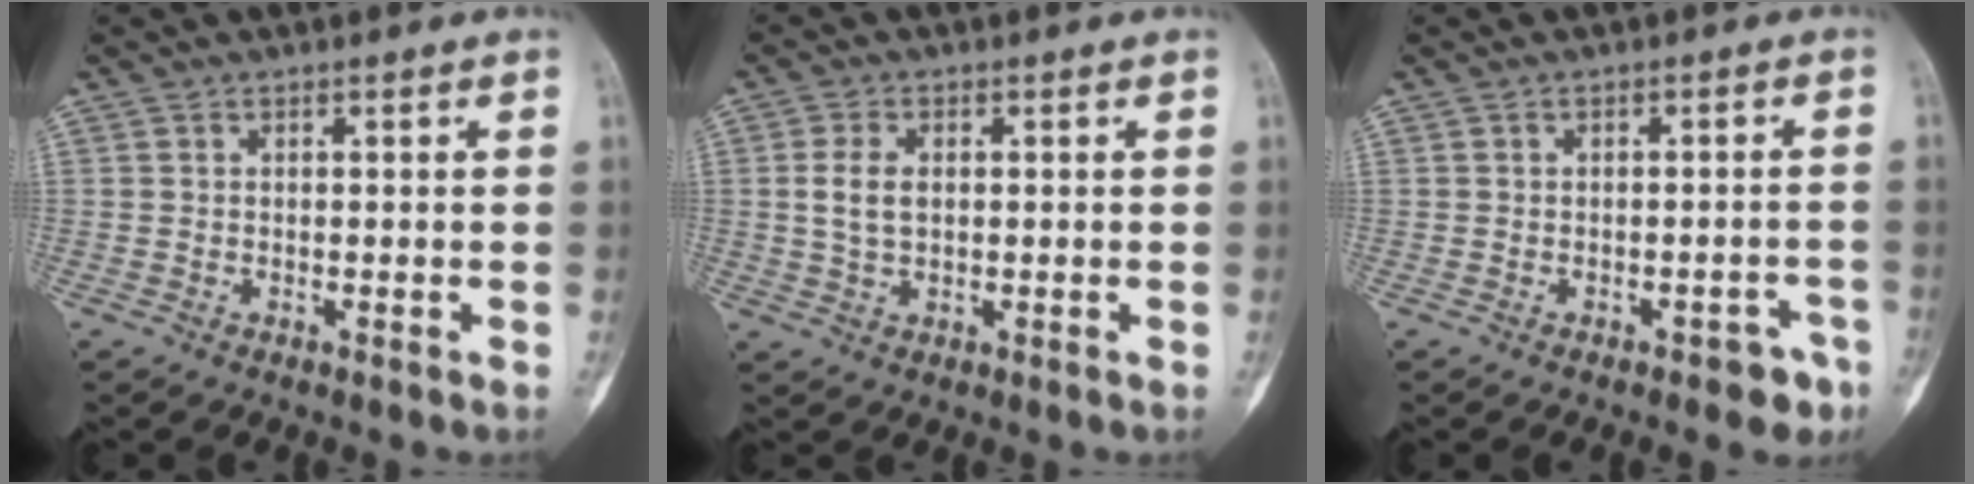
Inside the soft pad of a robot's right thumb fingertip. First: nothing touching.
{"total": 4.5, "force": [0.5, 2.8, 3.5], "torque": [-0.071, 0.000, 0.012]}
{"total": 4.3, "force": [-2.6, 2.1, 2.7], "torque": [-0.017, 0.023, -0.027]}